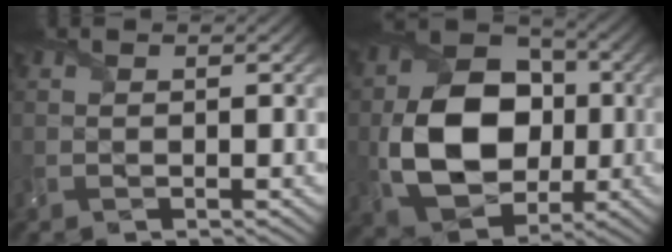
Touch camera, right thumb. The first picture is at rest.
{"total": 13.5, "force": [-1.0, 10.0, 9.0], "torque": [-0.169, -0.004, -0.014]}